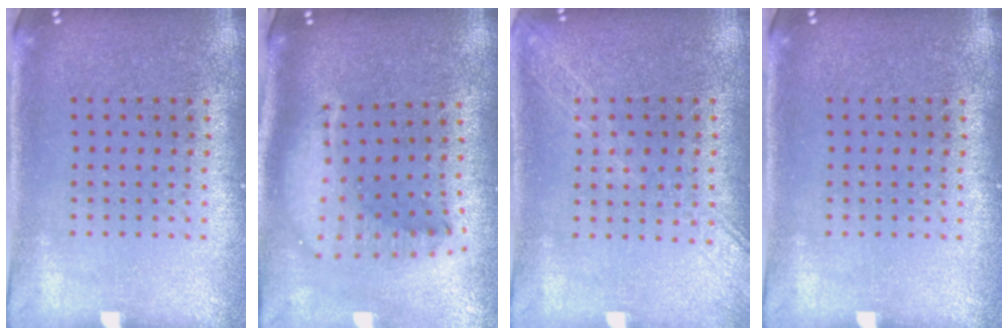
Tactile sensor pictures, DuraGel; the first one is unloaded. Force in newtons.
{"total": 1.8, "press": 1.4, "slide": 1.0}
{"total": 1.6, "press": 1.6, "slide": 0.4}
{"total": 0.0}